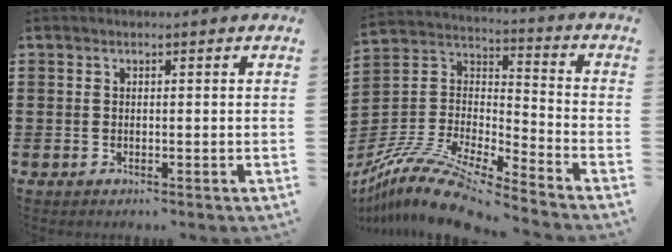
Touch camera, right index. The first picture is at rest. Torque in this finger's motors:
{"motor_torque": [-1.44, 0.70, 0.00, 0.01]}